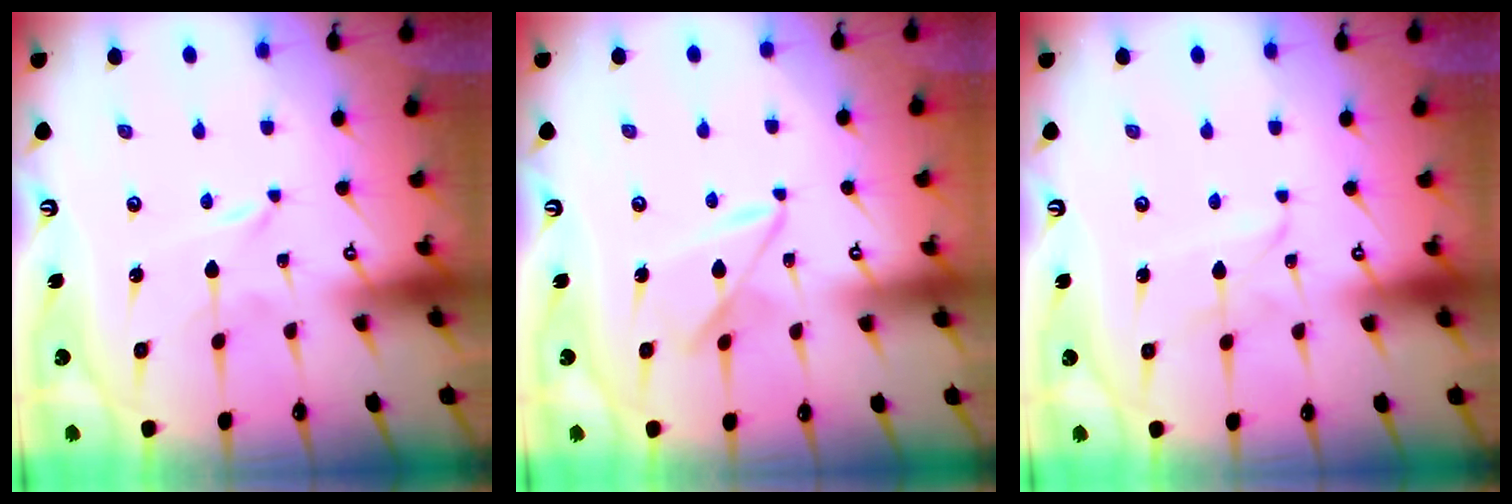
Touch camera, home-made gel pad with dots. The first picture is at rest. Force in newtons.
{"total": 7.9, "press": 7.9, "slide": 0.4}
{"total": 2.4, "press": 2.4, "slide": 0.3}